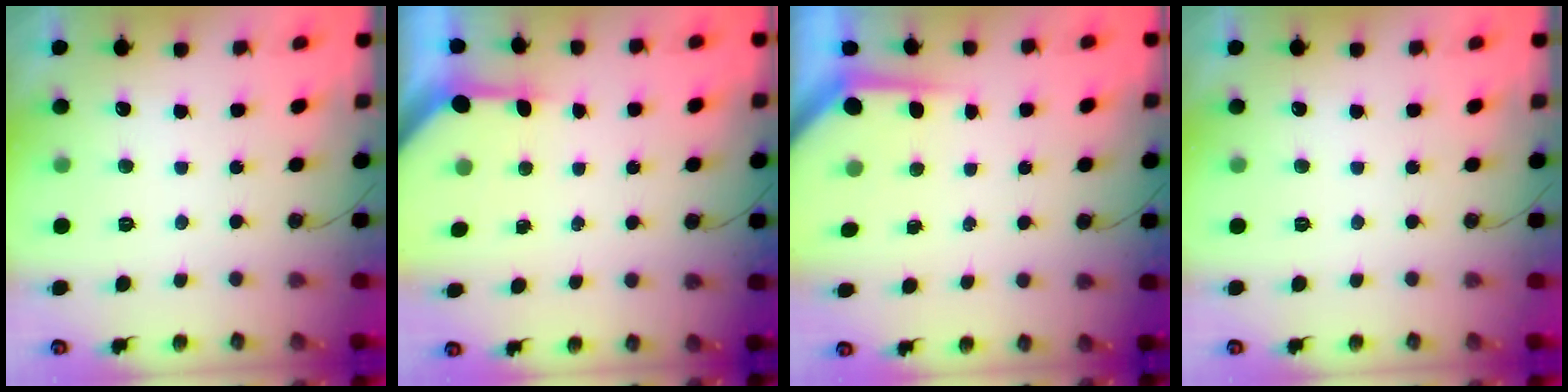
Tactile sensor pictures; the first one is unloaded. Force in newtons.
{"total": 3.2, "press": 3.2, "slide": 0.2}
{"total": 3.6, "press": 3.6, "slide": 0.4}
{"total": 0.0}